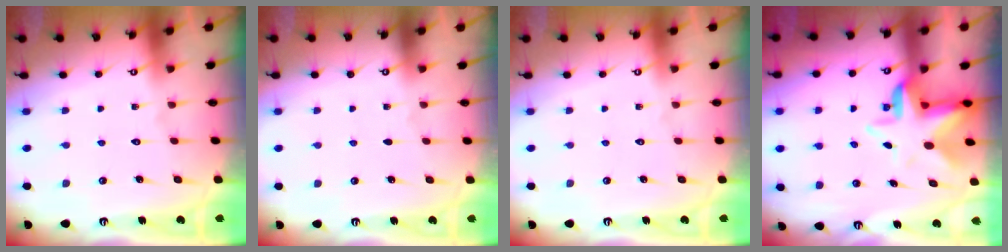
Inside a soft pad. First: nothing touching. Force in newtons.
{"total": 0.0}
{"total": 0.0}
{"total": 6.7, "press": 6.5, "slide": 1.5}